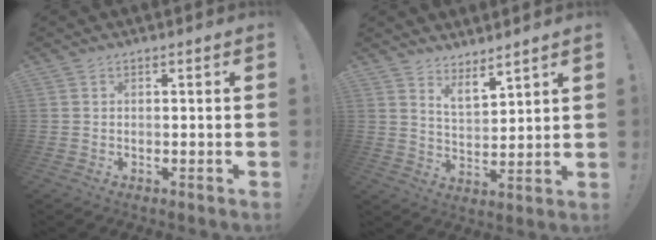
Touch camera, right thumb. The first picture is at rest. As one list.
[{"total": 6.2, "force": [5.7, 1.5, 1.9], "torque": [-0.035, -0.042, 0.105]}]